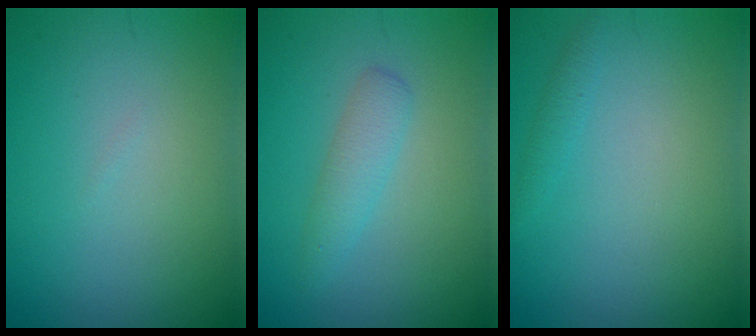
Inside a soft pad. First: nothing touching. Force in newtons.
{"total": 2.0, "press": 2.0, "slide": 0.1}
{"total": 0.8, "press": 0.8, "slide": 0.2}